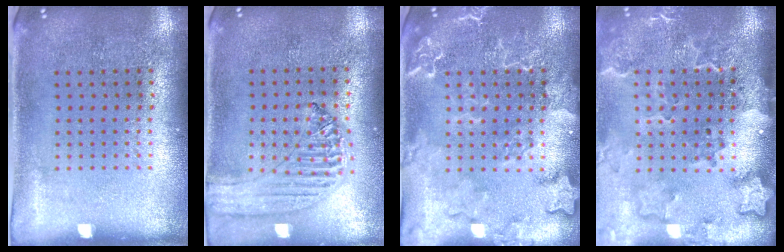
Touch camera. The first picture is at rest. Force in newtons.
{"total": 1.2, "press": 1.2, "slide": 0.1}
{"total": 3.7, "press": 3.7, "slide": 0.6}
{"total": 2.9, "press": 2.2, "slide": 1.8}